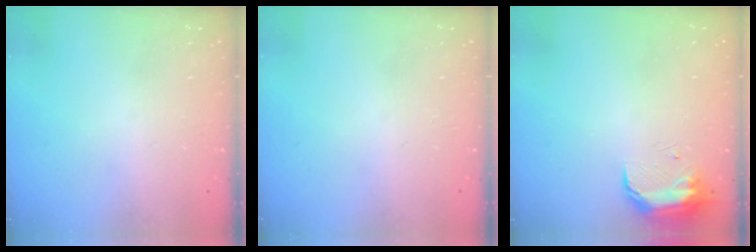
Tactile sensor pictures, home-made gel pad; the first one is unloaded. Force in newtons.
{"total": 0.0}
{"total": 8.9, "press": 8.8, "slide": 1.1}